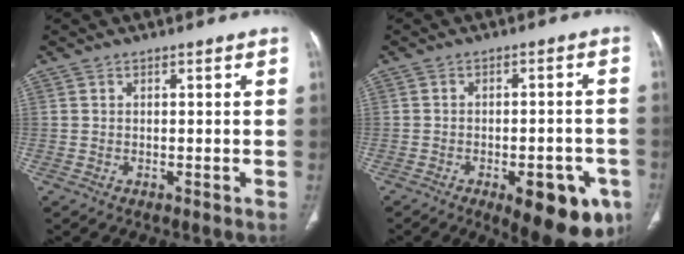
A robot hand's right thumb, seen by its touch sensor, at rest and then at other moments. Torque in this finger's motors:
{"motor_torque": [1.43, 1.82, -0.04, -0.03, 0.29]}